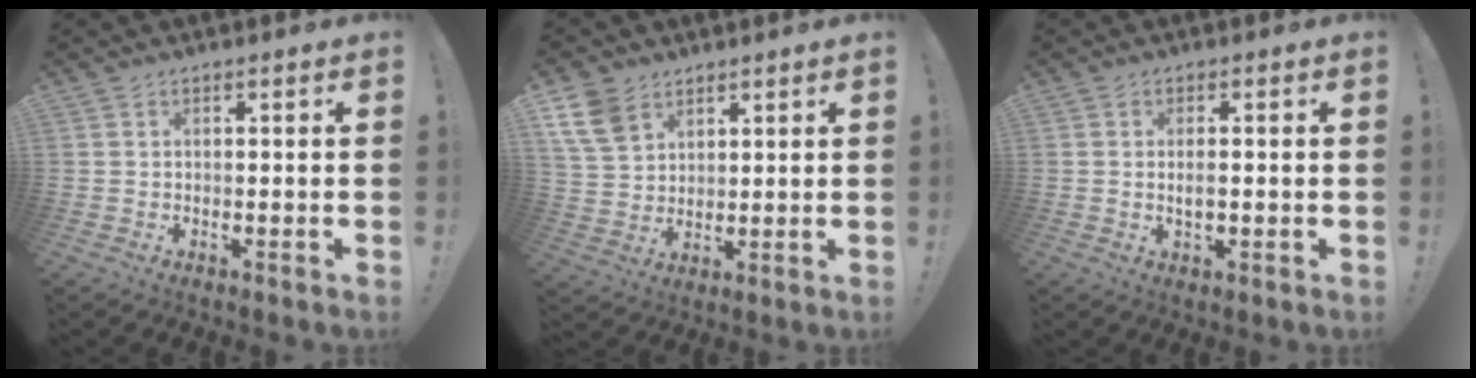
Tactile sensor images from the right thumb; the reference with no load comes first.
{"total": 10.2, "force": [6.2, 6.8, 4.4], "torque": [-0.089, -0.028, 0.125]}
{"total": 3.0, "force": [-0.3, 1.1, 2.7], "torque": [-0.039, -0.001, -0.007]}